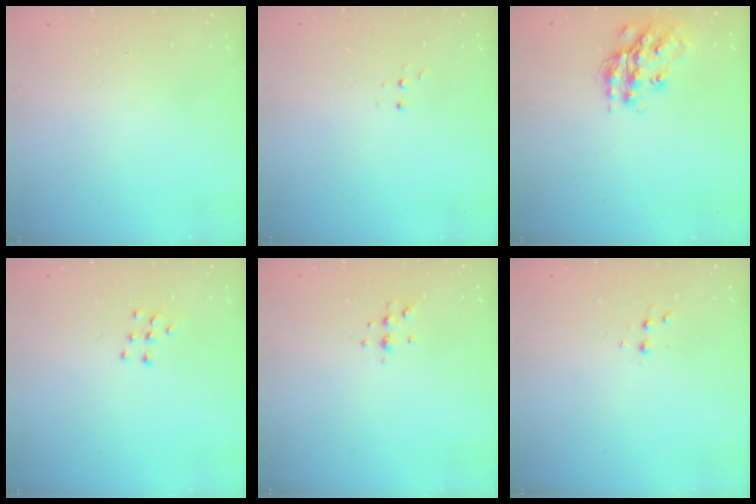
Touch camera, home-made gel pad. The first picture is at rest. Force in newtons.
{"total": 3.0, "press": 2.9, "slide": 0.7}
{"total": 15.9, "press": 15.9, "slide": 1.0}
{"total": 5.3, "press": 5.3, "slide": 0.5}
{"total": 4.1, "press": 4.1, "slide": 0.8}
{"total": 2.8, "press": 2.7, "slide": 0.6}